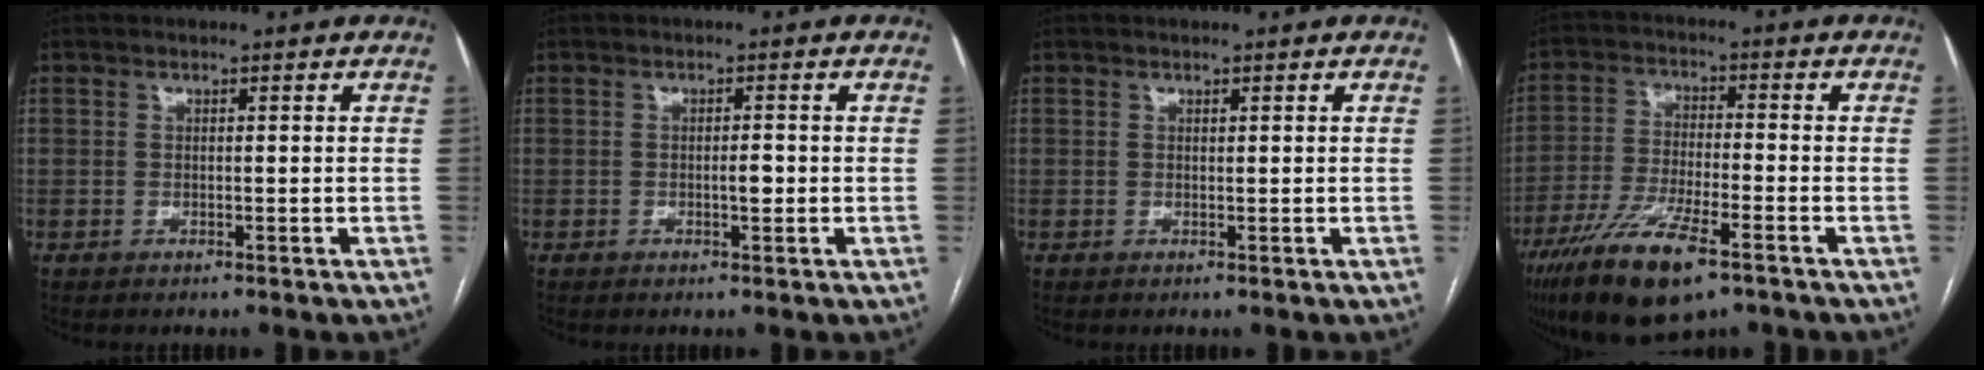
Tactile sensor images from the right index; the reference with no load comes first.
{"total": 1.7, "force": [-0.3, 0.4, 1.6], "torque": [-0.024, 0.001, -0.006]}
{"total": 0.0}
{"total": 13.2, "force": [-8.1, 3.0, 10.0], "torque": [-0.192, -0.025, -0.141]}